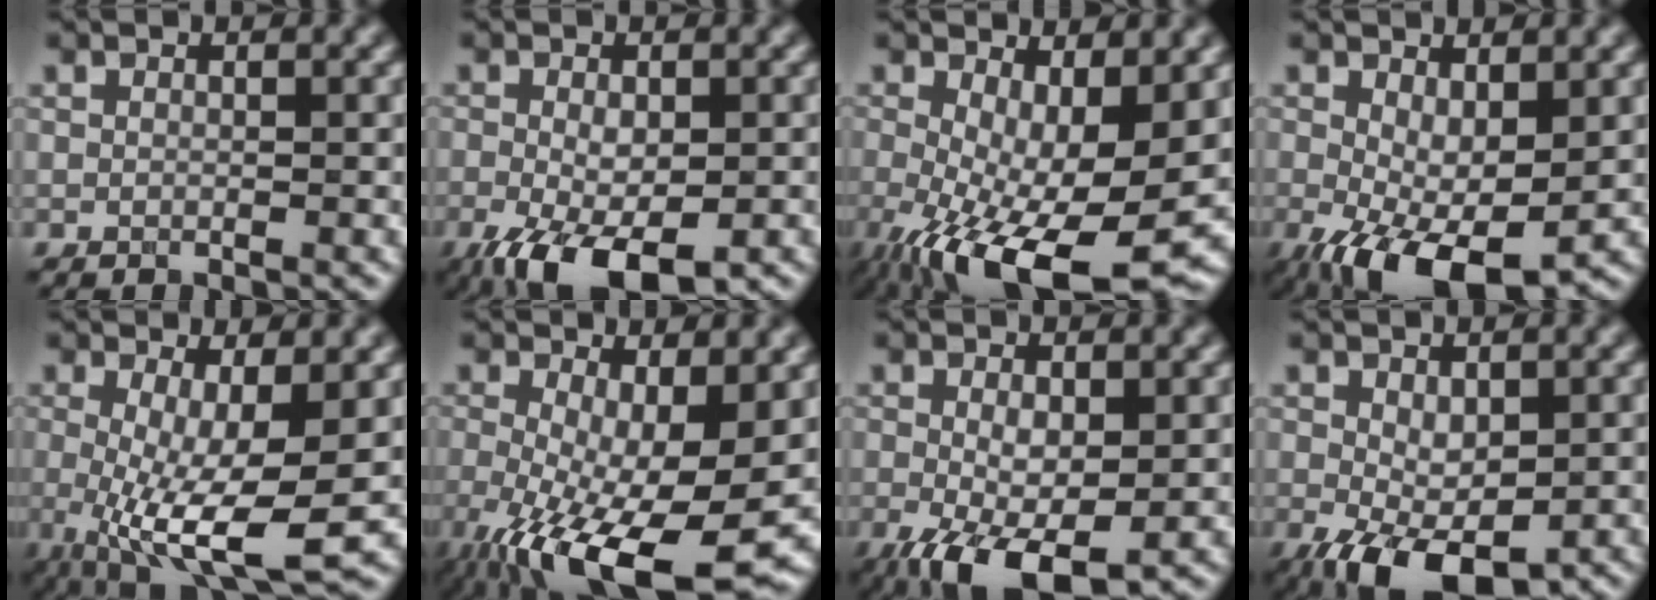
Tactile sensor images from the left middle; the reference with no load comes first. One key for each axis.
{"total": 7.1, "fx": -3.6, "fy": 3.0, "fz": 5.3, "tx": -0.101, "ty": -0.018, "tz": -0.053}
{"total": 12.9, "fx": -3.9, "fy": 5.2, "fz": 11.2, "tx": -0.194, "ty": -0.036, "tz": -0.052}
{"total": 7.2, "fx": -2.5, "fy": 3.4, "fz": 5.8, "tx": -0.121, "ty": -0.018, "tz": -0.038}
{"total": 9.1, "fx": -1.5, "fy": 2.6, "fz": 8.6, "tx": -0.163, "ty": -0.025, "tz": -0.019}
{"total": 13.6, "fx": -4.5, "fy": 5.1, "fz": 11.8, "tx": -0.204, "ty": -0.039, "tz": -0.066}
{"total": 6.3, "fx": -2.4, "fy": 2.8, "fz": 5.1, "tx": -0.106, "ty": -0.018, "tz": -0.037}
{"total": 5.9, "fx": -2.1, "fy": 3.1, "fz": 4.6, "tx": -0.096, "ty": -0.013, "tz": -0.031}